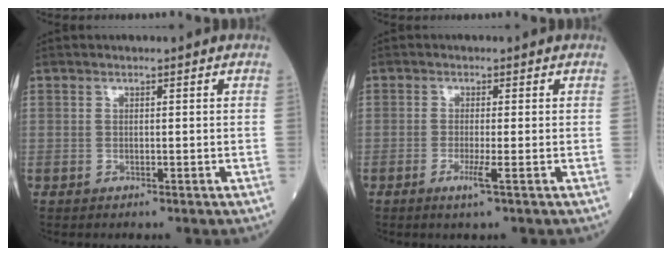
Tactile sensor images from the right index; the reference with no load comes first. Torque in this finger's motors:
{"motor_torque": [0.04, -0.02, -0.03, -0.01]}